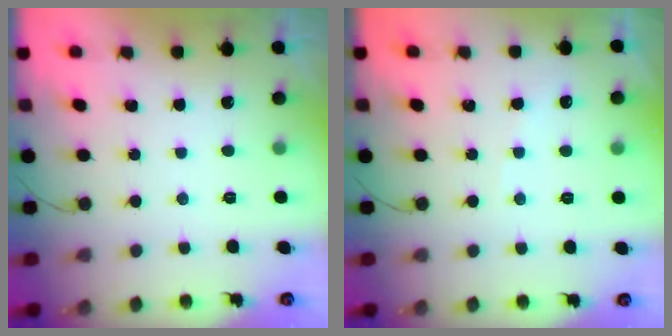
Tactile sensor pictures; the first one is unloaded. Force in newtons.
{"total": 1.8, "press": 1.7, "slide": 0.3}